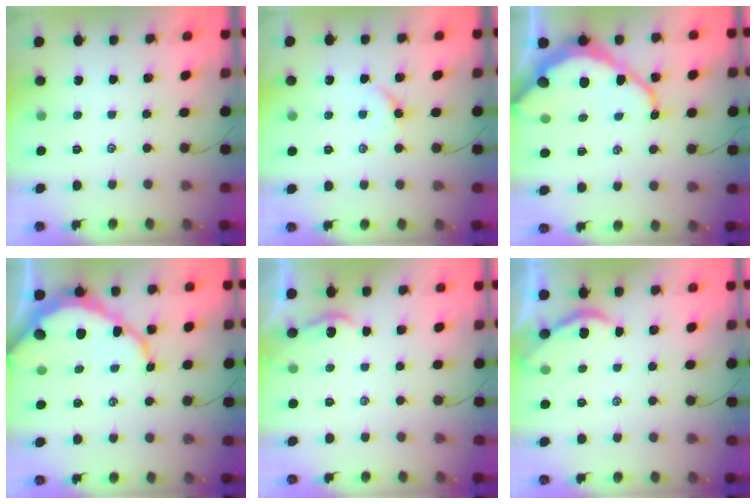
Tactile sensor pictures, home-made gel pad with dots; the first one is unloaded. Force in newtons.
{"total": 5.5, "press": 5.5, "slide": 0.6}
{"total": 14.0, "press": 13.9, "slide": 1.5}
{"total": 11.3, "press": 11.2, "slide": 1.3}
{"total": 2.0, "press": 2.0, "slide": 0.1}
{"total": 2.4, "press": 2.3, "slide": 0.5}